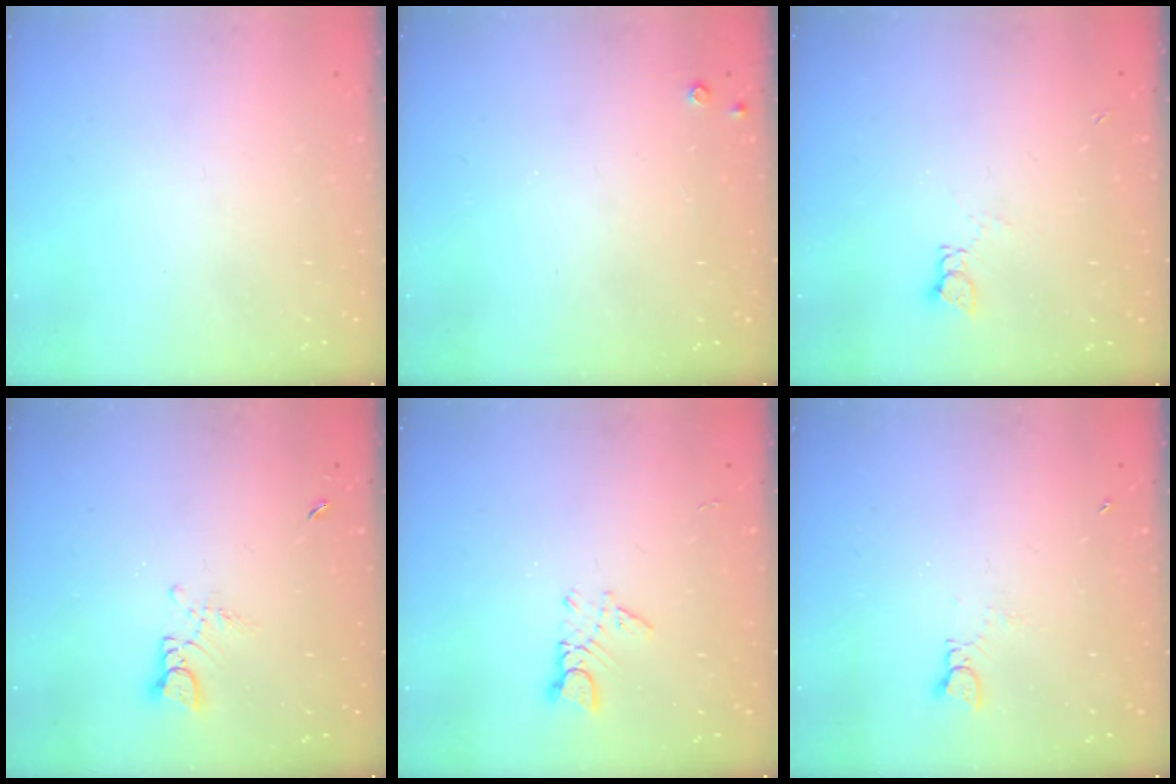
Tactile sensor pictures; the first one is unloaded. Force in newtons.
{"total": 3.5, "press": 3.5, "slide": 0.6}
{"total": 3.7, "press": 3.7, "slide": 0.4}
{"total": 2.9, "press": 2.9, "slide": 0.2}
{"total": 2.4, "press": 2.4, "slide": 0.2}
{"total": 0.9, "press": 0.9, "slide": 0.1}